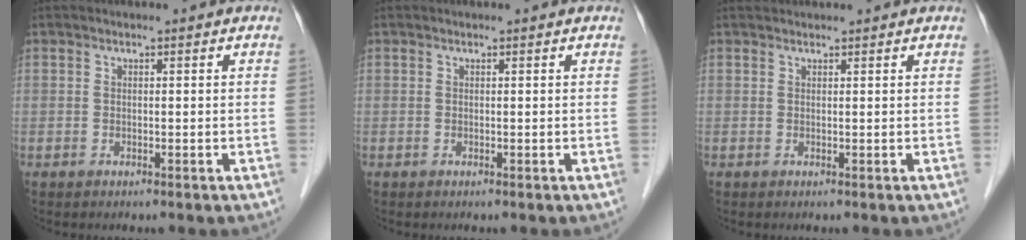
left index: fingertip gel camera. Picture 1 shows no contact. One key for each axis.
{"total": 0.5, "fx": 0.5, "fy": 0.1, "fz": 0.1, "tx": -0.002, "ty": 0.004, "tz": 0.006}
{"total": 2.1, "fx": 2.1, "fy": 0.3, "fz": 0.3, "tx": -0.007, "ty": 0.028, "tz": 0.036}